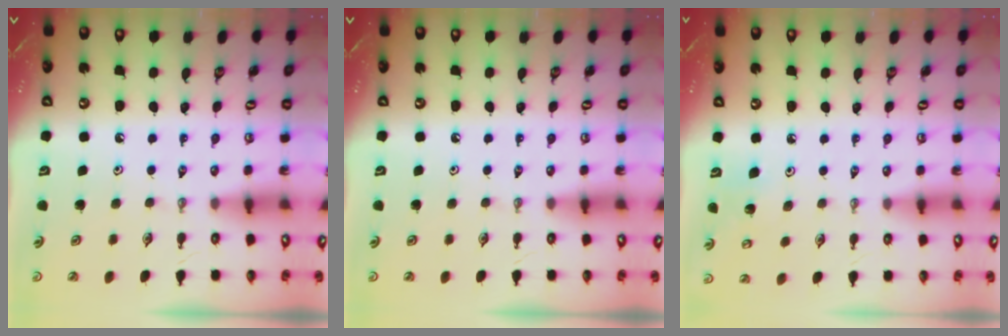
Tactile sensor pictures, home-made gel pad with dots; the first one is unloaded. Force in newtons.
{"total": 0.0}
{"total": 5.8, "press": 5.8, "slide": 0.9}